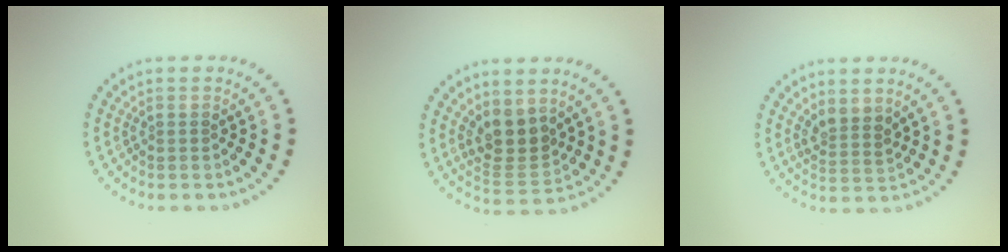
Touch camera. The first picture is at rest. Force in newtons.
{"total": 3.8, "press": 3.2, "slide": 2.0}
{"total": 2.3, "press": 1.8, "slide": 1.4}